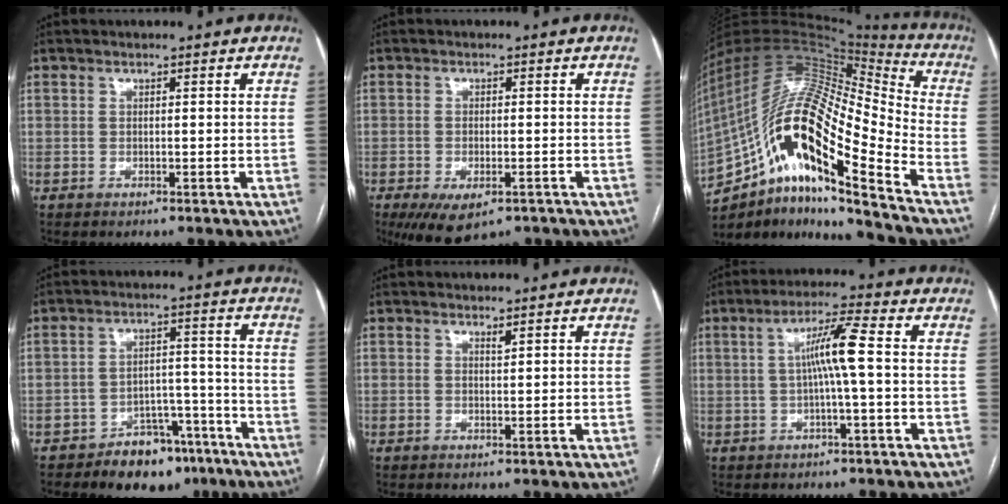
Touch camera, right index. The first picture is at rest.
{"total": 7.3, "force": [-4.4, 3.2, 4.8], "torque": [-0.079, -0.013, -0.062]}
{"total": 24.0, "force": [-12.4, 4.2, 20.1], "torque": [-0.378, 0.016, -0.216]}
{"total": 9.1, "force": [-6.6, 4.9, 3.9], "torque": [-0.040, 0.024, -0.097]}
{"total": 0.6, "force": [0.5, -0.1, 0.2], "torque": [-0.009, -0.006, 0.012]}
{"total": 6.5, "force": [0.2, -0.4, 6.4], "torque": [-0.115, 0.014, 0.003]}